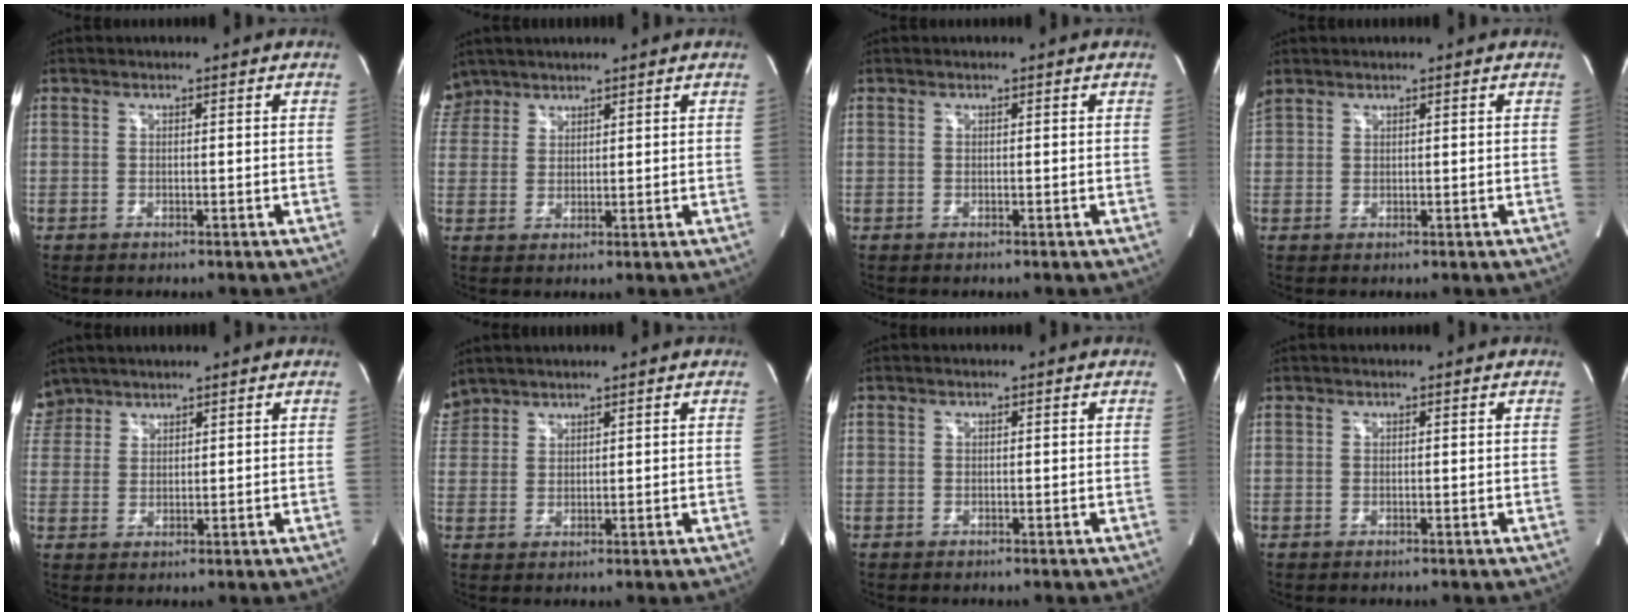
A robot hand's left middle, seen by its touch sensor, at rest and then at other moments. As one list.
[{"total": 4.5, "force": [3.8, 2.4, -0.3], "torque": [0.011, 0.012, 0.076]}, {"total": 0.0}, {"total": 2.9, "force": [2.3, 1.4, 1.1], "torque": [-0.058, 0.023, 0.057]}, {"total": 5.1, "force": [4.3, 2.7, -0.2], "torque": [0.004, 0.013, 0.090]}, {"total": 4.6, "force": [4.2, 1.8, 0.4], "torque": [-0.021, 0.022, 0.093]}, {"total": 0.0}, {"total": 0.0}]